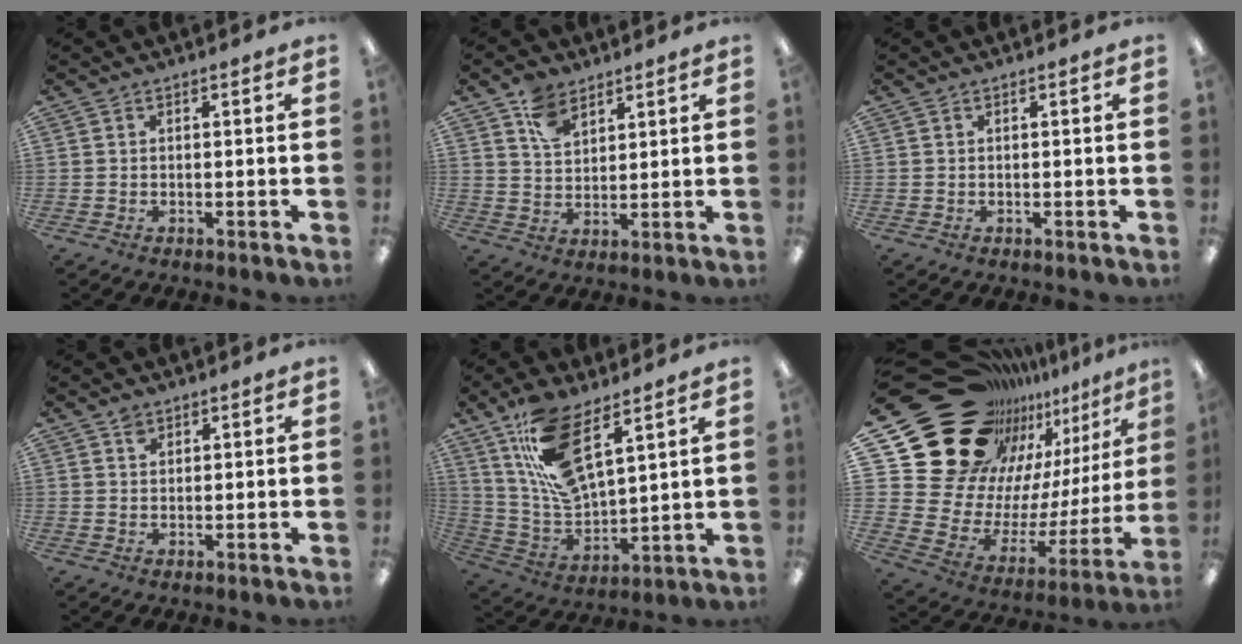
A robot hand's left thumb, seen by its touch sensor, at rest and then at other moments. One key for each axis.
{"total": 7.3, "fx": 4.9, "fy": 4.4, "fz": 3.1, "tx": -0.061, "ty": -0.012, "tz": 0.093}
{"total": 0.0}
{"total": 2.1, "fx": 1.4, "fy": 1.4, "fz": 0.7, "tx": -0.008, "ty": -0.005, "tz": 0.025}
{"total": 16.1, "fx": 9.8, "fy": 6.5, "fz": 11.1, "tx": -0.239, "ty": -0.040, "tz": 0.176}
{"total": 27.4, "fx": 18.1, "fy": 17.2, "fz": 11.2, "tx": -0.163, "ty": -0.166, "tz": 0.383}